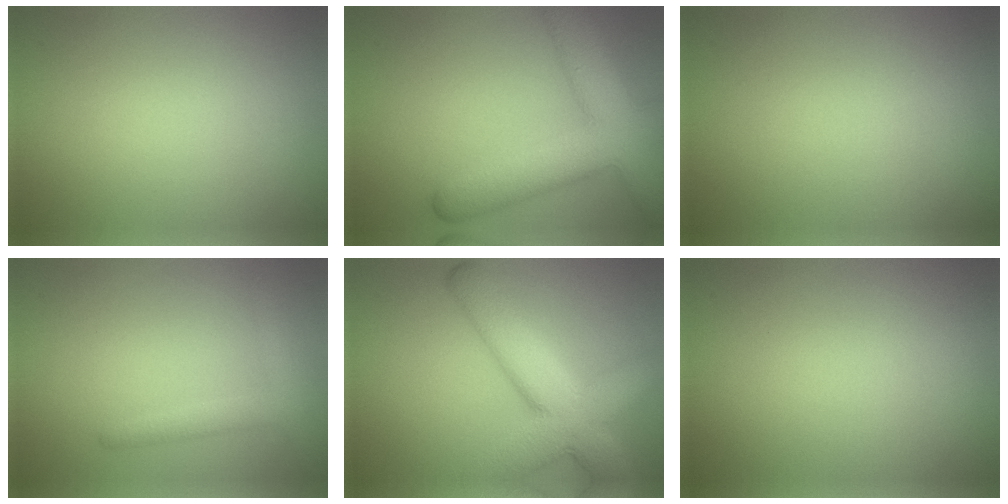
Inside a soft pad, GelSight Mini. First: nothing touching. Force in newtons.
{"total": 9.5, "press": 9.5, "slide": 0.6}
{"total": 0.0}
{"total": 2.2, "press": 2.1, "slide": 0.2}
{"total": 8.5, "press": 8.5, "slide": 0.5}
{"total": 0.0}